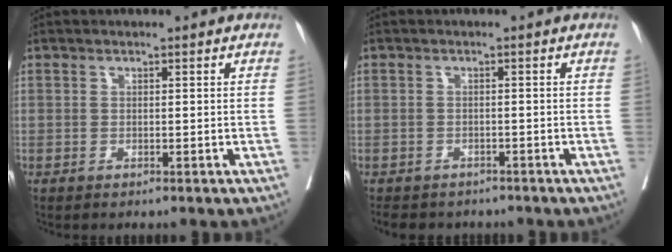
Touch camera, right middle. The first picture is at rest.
{"total": 7.4, "force": [-6.5, 3.1, 2.0], "torque": [-0.039, -0.006, -0.082]}